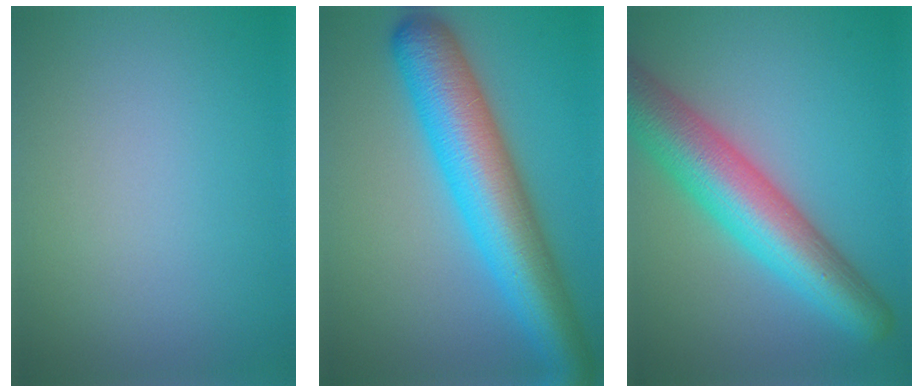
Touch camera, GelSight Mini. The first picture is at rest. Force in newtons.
{"total": 10.3, "press": 10.2, "slide": 0.3}
{"total": 9.5, "press": 9.5, "slide": 0.4}